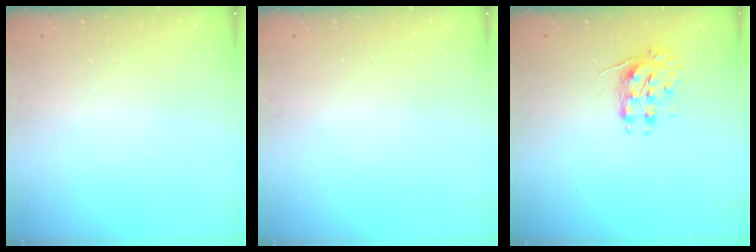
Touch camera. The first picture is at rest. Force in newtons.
{"total": 0.0}
{"total": 8.7, "press": 8.7, "slide": 0.2}